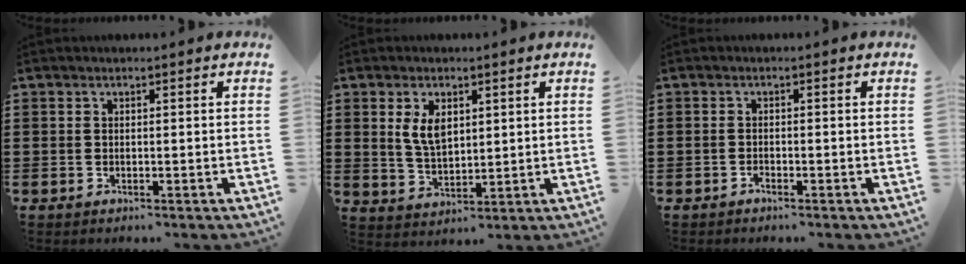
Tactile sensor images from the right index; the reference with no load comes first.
{"total": 4.7, "force": [1.7, 2.5, 3.6], "torque": [-0.070, 0.003, 0.029]}
{"total": 0.8, "force": [-0.8, 0.0, 0.0], "torque": [0.000, -0.001, -0.016]}